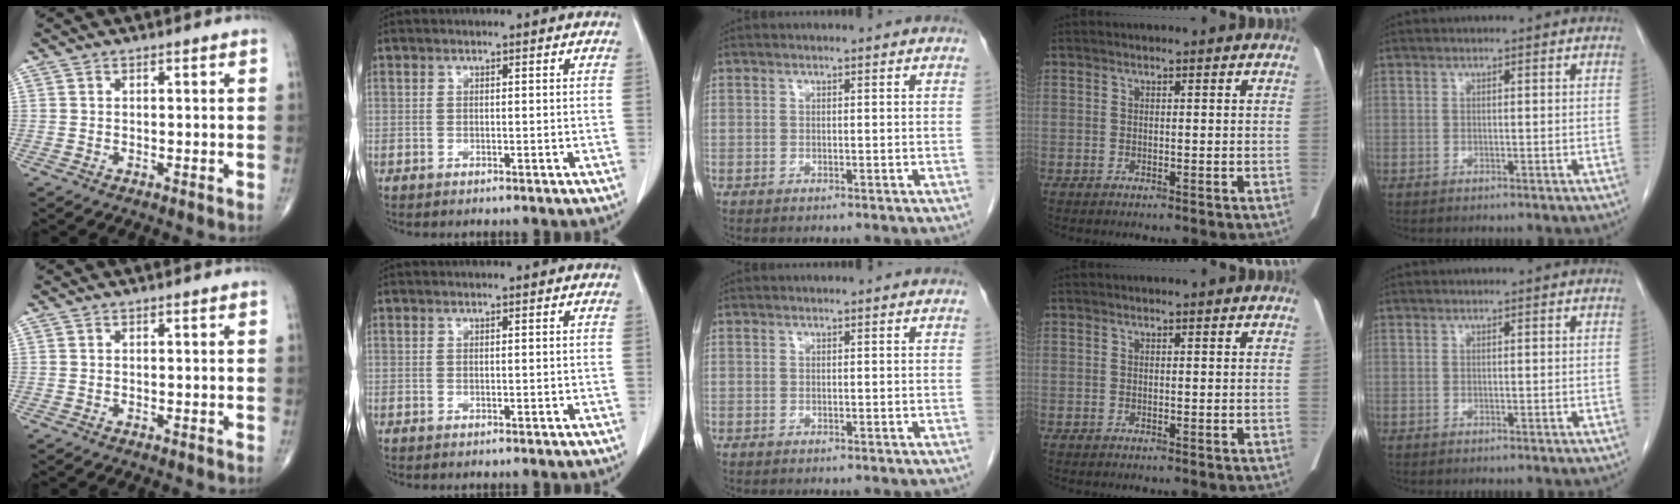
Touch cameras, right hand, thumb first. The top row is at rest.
{}